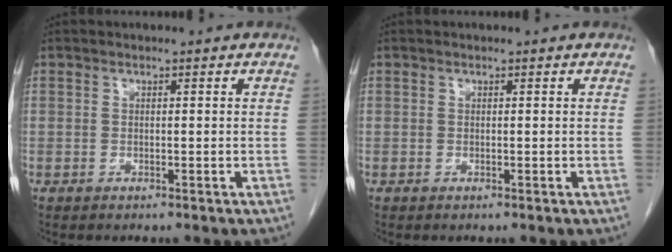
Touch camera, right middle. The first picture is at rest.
{"total": 0.0}